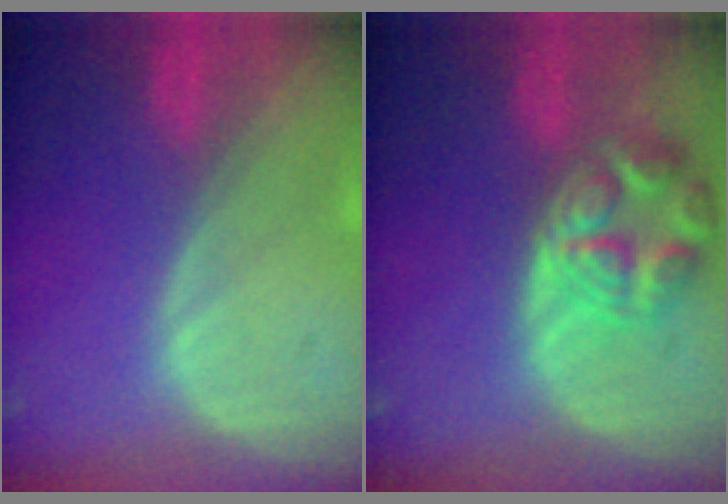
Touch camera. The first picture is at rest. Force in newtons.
{"total": 7.8, "press": 7.0, "slide": 3.5}